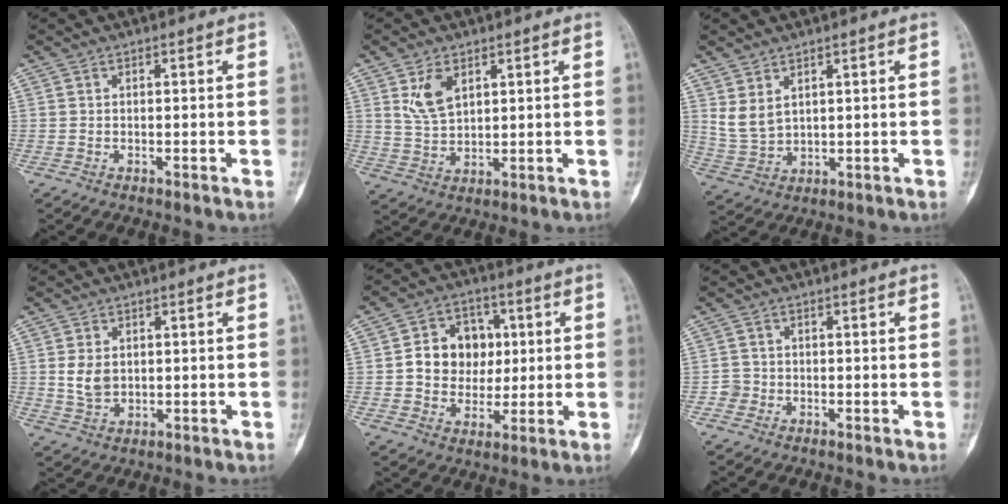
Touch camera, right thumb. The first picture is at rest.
{"total": 6.1, "force": [2.8, 3.6, 4.2], "torque": [-0.068, -0.015, 0.061]}
{"total": 5.2, "force": [2.5, 3.0, 3.4], "torque": [-0.062, -0.014, 0.065]}
{"total": 4.6, "force": [0.6, 3.3, 3.1], "torque": [-0.047, -0.006, 0.019]}
{"total": 11.4, "force": [1.4, 9.6, 6.0], "torque": [-0.044, 0.008, 0.023]}
{"total": 1.7, "force": [-0.6, 1.6, 0.0], "torque": [0.012, 0.008, -0.018]}